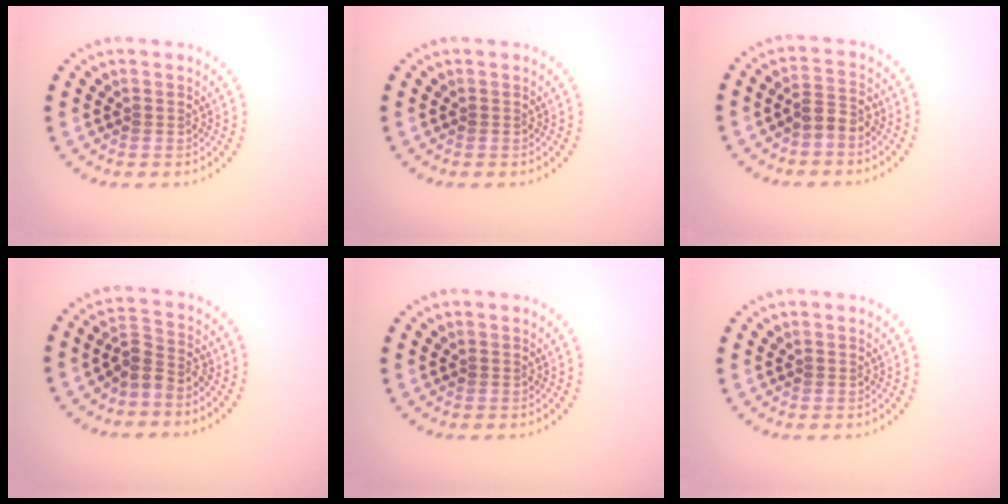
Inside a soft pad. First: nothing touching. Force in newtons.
{"total": 0.0}
{"total": 2.4, "press": 2.2, "slide": 1.0}
{"total": 2.7, "press": 2.0, "slide": 1.9}
{"total": 0.0}
{"total": 0.0}